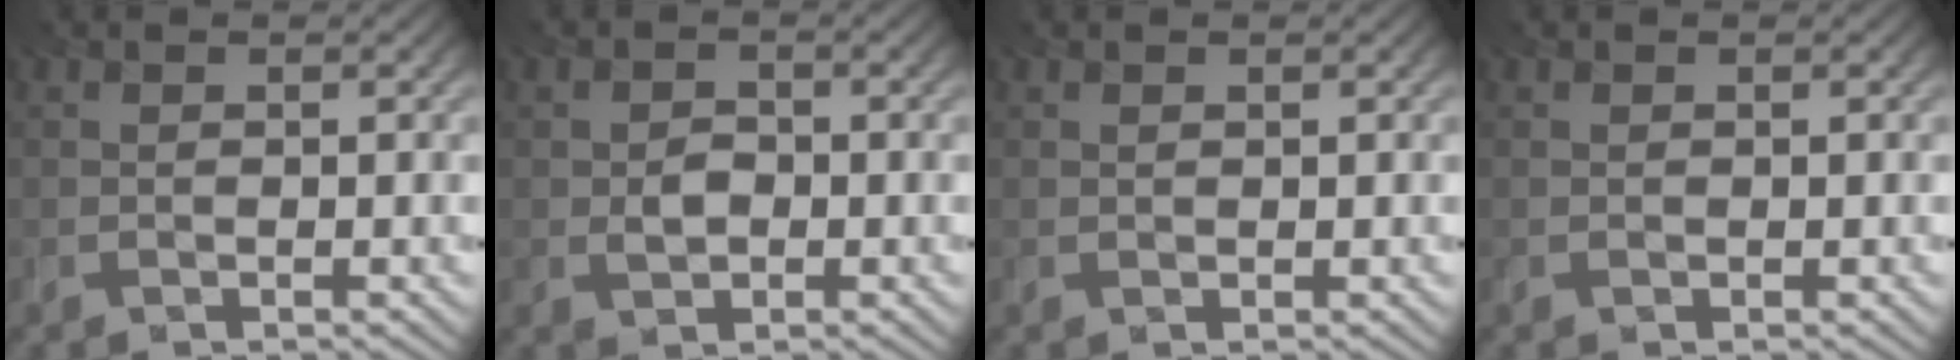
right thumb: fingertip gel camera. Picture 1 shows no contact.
{"total": 2.1, "force": [-0.4, 1.6, 1.4], "torque": [-0.027, 0.000, -0.008]}
{"total": 0.5, "force": [0.4, 0.2, 0.2], "torque": [-0.009, 0.000, 0.011]}
{"total": 0.0}